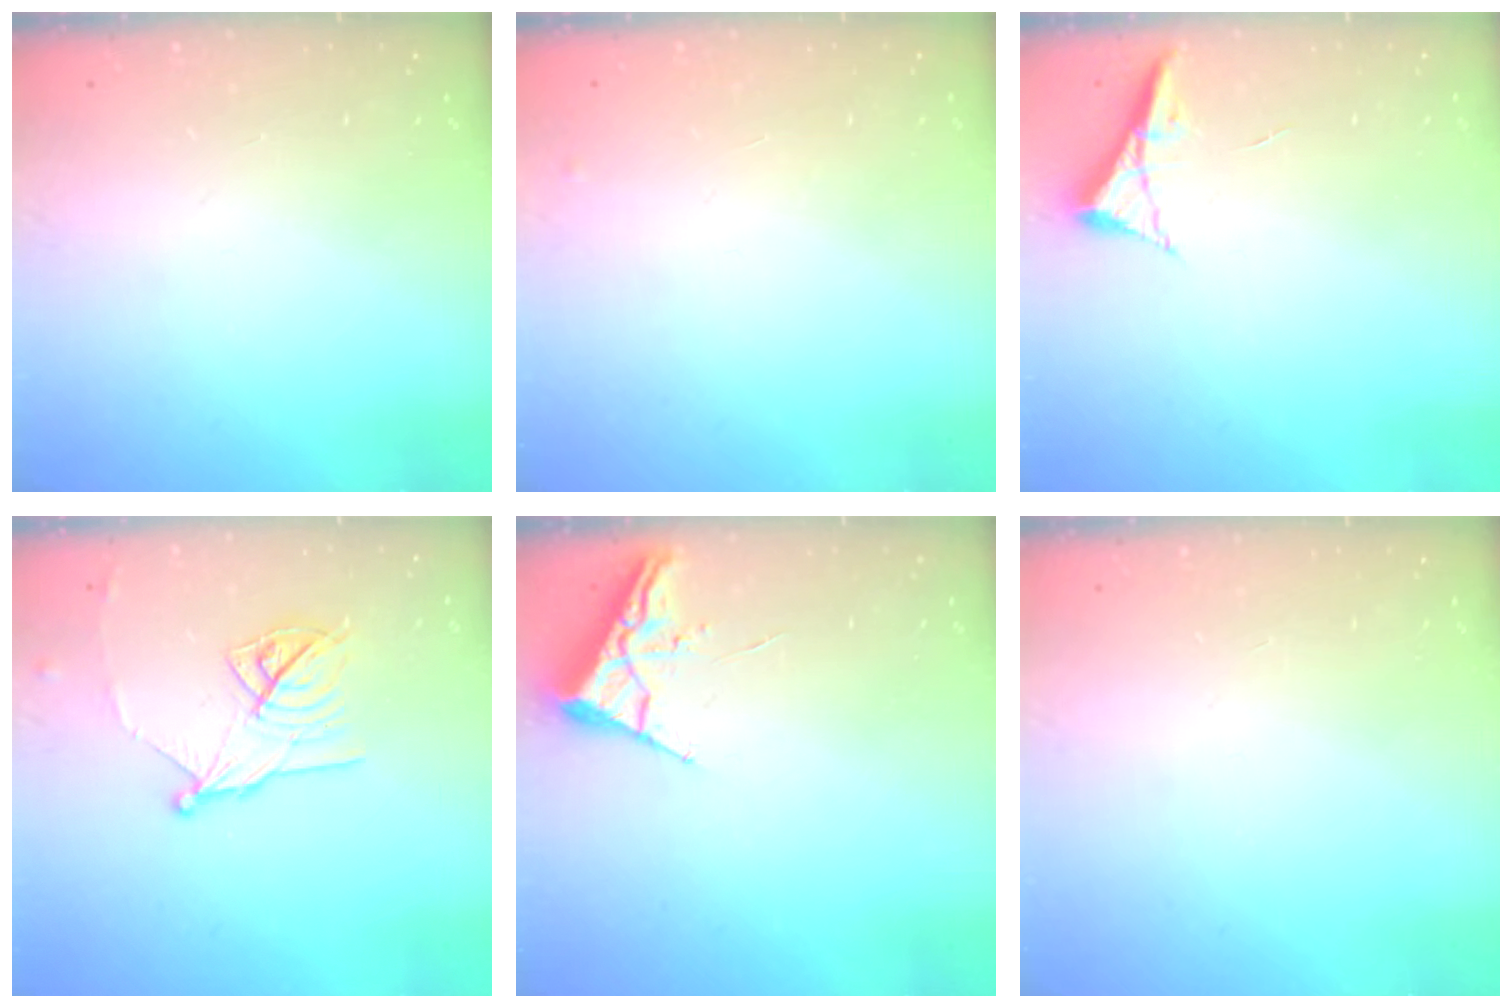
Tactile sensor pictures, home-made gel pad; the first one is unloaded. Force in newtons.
{"total": 4.5, "press": 4.4, "slide": 0.6}
{"total": 5.4, "press": 5.4, "slide": 0.7}
{"total": 12.9, "press": 12.9, "slide": 0.2}
{"total": 3.9, "press": 3.9, "slide": 0.5}
{"total": 0.0}